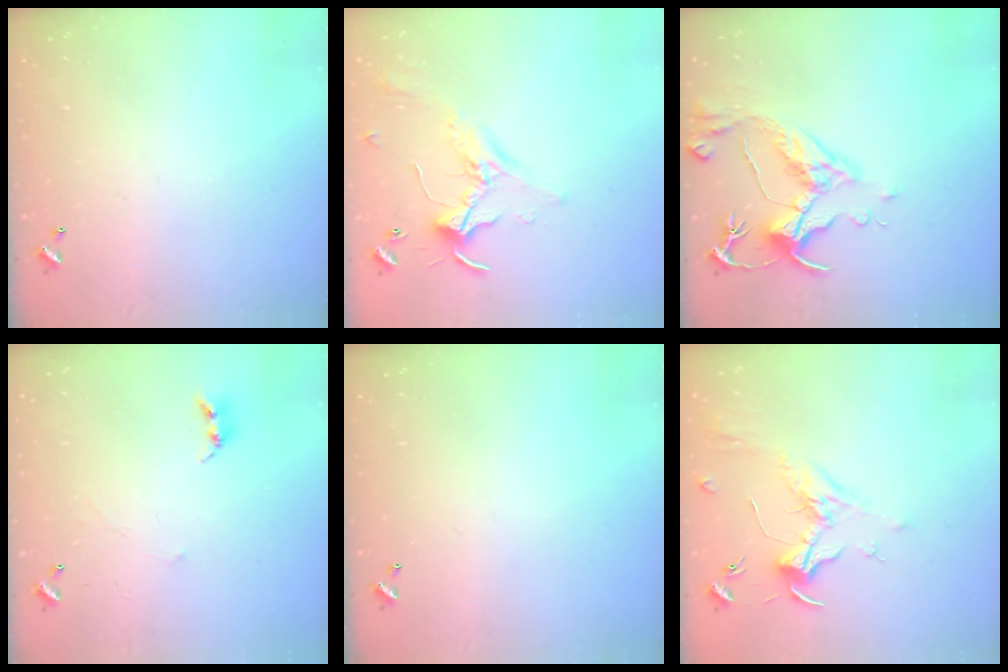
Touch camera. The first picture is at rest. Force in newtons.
{"total": 1.7, "press": 1.6, "slide": 0.2}
{"total": 5.0, "press": 4.8, "slide": 1.4}
{"total": 2.4, "press": 2.4, "slide": 0.4}
{"total": 0.0}
{"total": 1.8, "press": 1.6, "slide": 0.9}